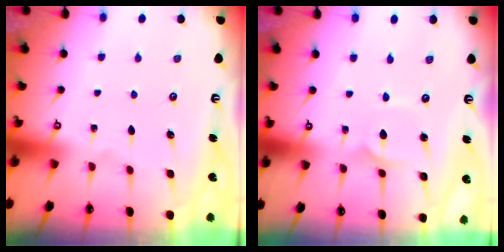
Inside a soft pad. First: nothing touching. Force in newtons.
{"total": 1.7, "press": 1.6, "slide": 0.1}